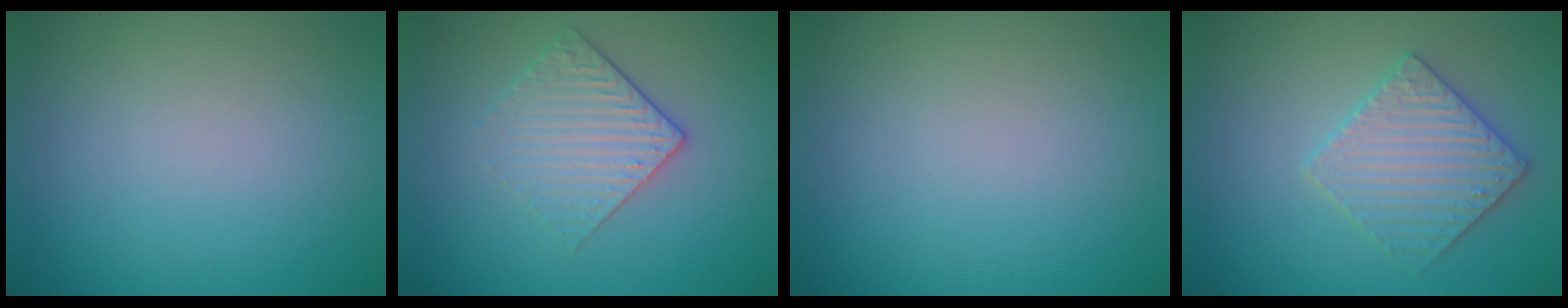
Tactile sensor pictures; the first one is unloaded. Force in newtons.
{"total": 3.1, "press": 2.6, "slide": 1.7}
{"total": 0.0}
{"total": 3.5, "press": 3.5, "slide": 0.5}